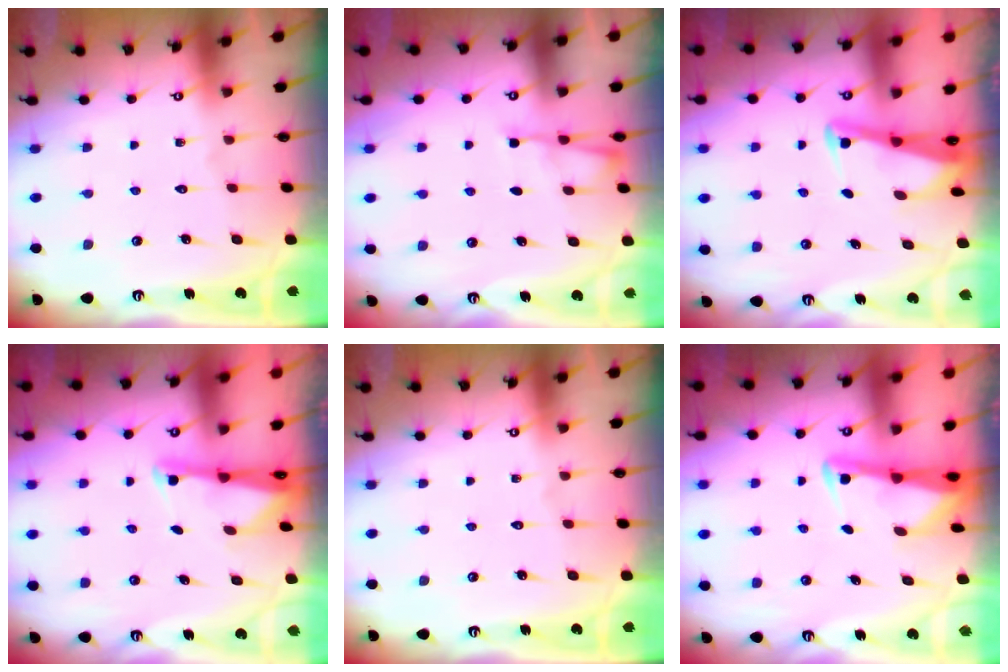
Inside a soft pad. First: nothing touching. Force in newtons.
{"total": 4.1, "press": 4.0, "slide": 0.4}
{"total": 2.7, "press": 2.7, "slide": 0.2}
{"total": 1.8, "press": 1.8, "slide": 0.4}
{"total": 0.0}
{"total": 2.9, "press": 2.9, "slide": 0.4}